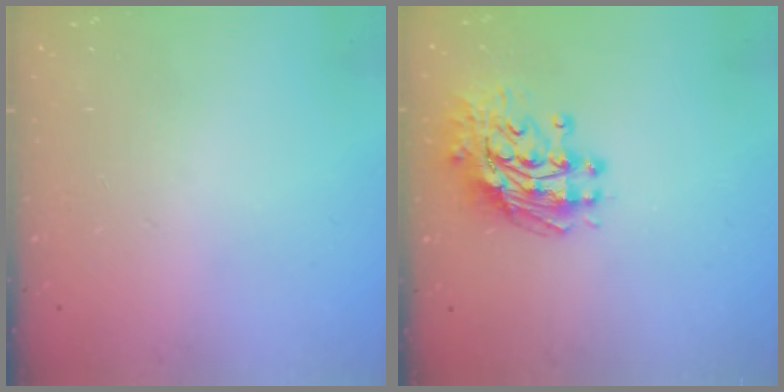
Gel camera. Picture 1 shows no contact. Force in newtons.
{"total": 11.5, "press": 11.4, "slide": 1.2}